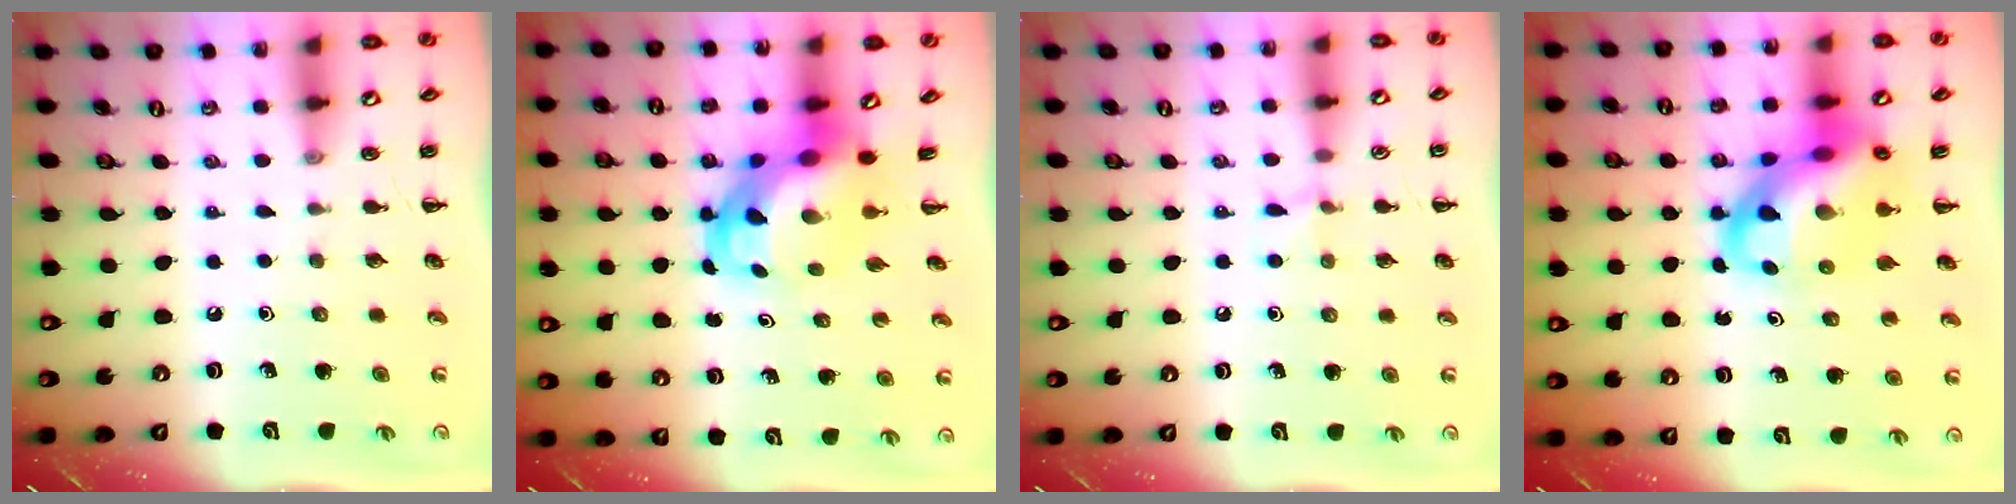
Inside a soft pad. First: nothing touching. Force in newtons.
{"total": 6.3, "press": 6.0, "slide": 1.7}
{"total": 5.1, "press": 4.7, "slide": 1.9}
{"total": 16.7, "press": 16.1, "slide": 4.4}